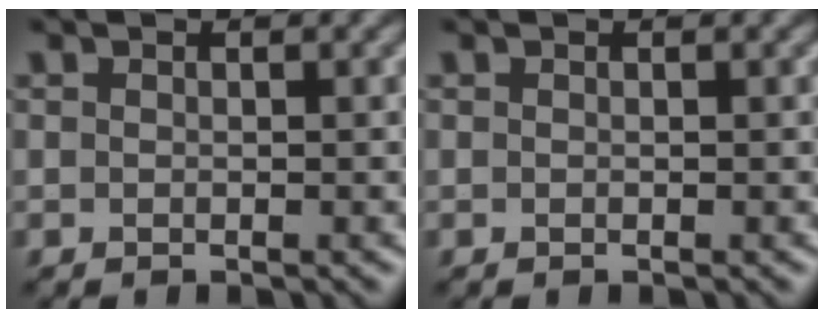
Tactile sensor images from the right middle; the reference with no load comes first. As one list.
[{"total": 0.0}]